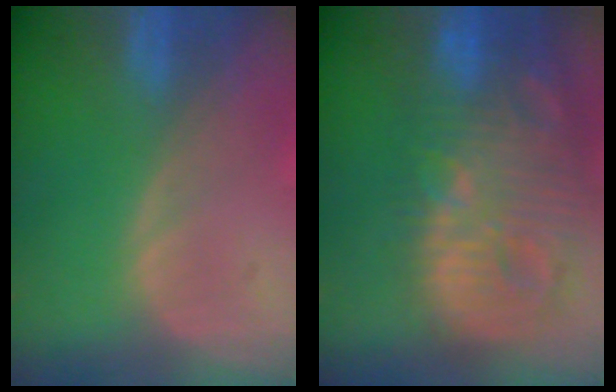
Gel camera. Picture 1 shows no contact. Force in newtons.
{"total": 14.4, "press": 12.5, "slide": 7.2}